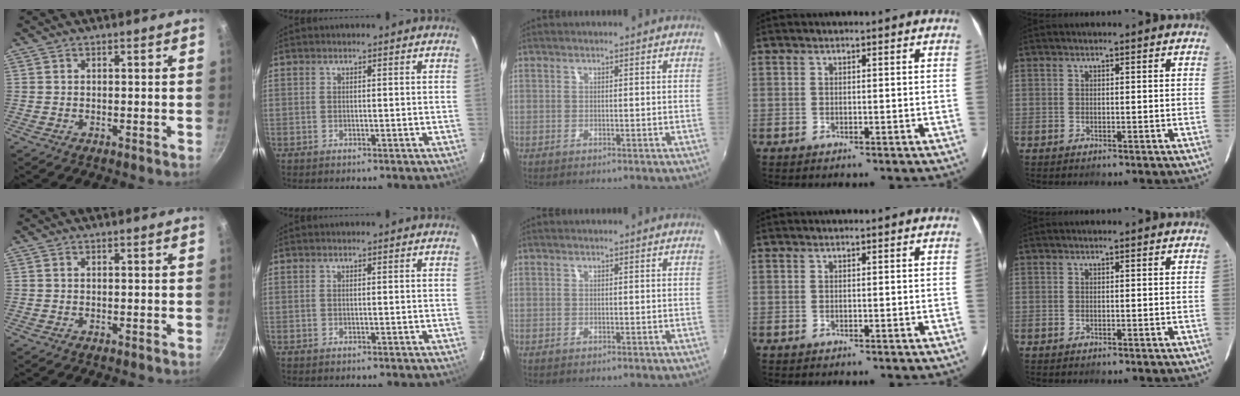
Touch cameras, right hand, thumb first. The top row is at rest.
{}